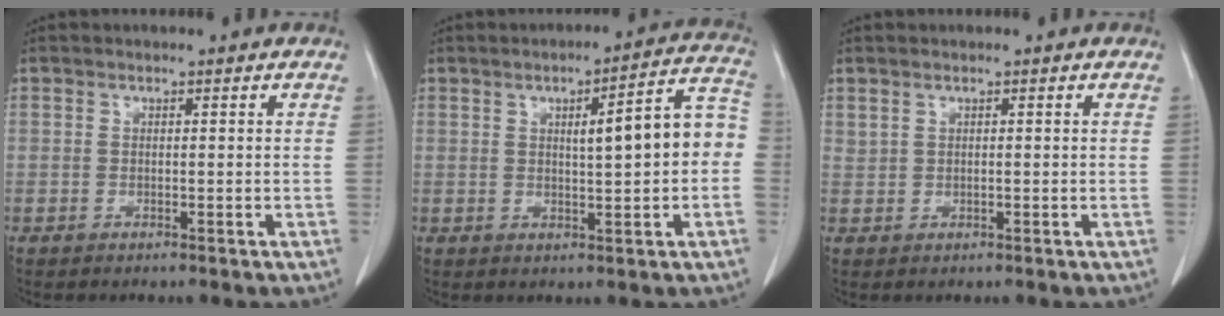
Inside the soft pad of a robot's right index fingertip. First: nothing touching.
{"total": 9.9, "force": [0.5, 1.5, 9.7], "torque": [-0.127, 0.031, 0.006]}
{"total": 0.7, "force": [0.6, 0.3, 0.3], "torque": [-0.005, 0.001, 0.014]}